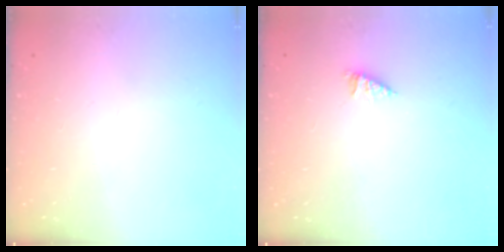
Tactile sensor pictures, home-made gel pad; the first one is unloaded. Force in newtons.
{"total": 1.4, "press": 1.4, "slide": 0.2}